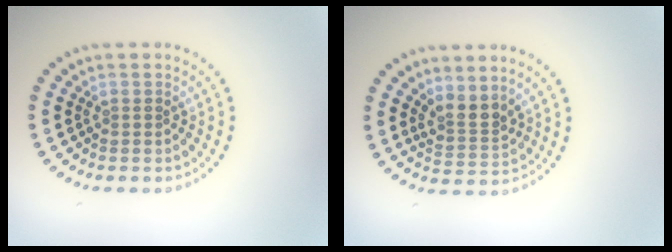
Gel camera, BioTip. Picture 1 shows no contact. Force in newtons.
{"total": 2.5, "press": 1.8, "slide": 1.7}